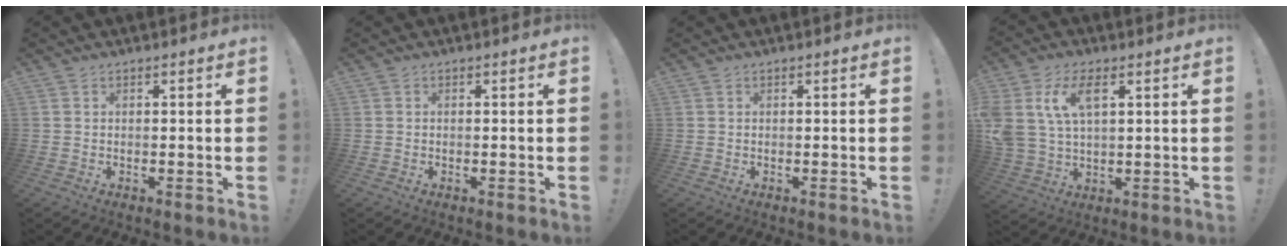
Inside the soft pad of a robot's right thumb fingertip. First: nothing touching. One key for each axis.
{"total": 0.0}
{"total": 0.0}
{"total": 11.4, "fx": 4.7, "fy": 6.7, "fz": 7.9, "tx": -0.170, "ty": -0.003, "tz": 0.088}